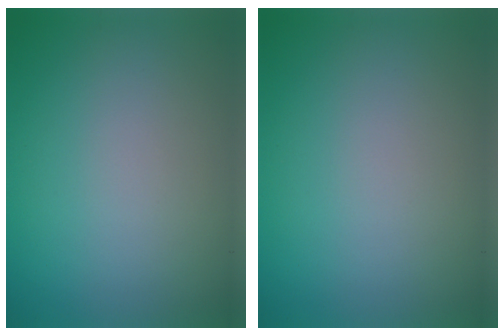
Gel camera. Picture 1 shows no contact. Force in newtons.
{"total": 0.0}